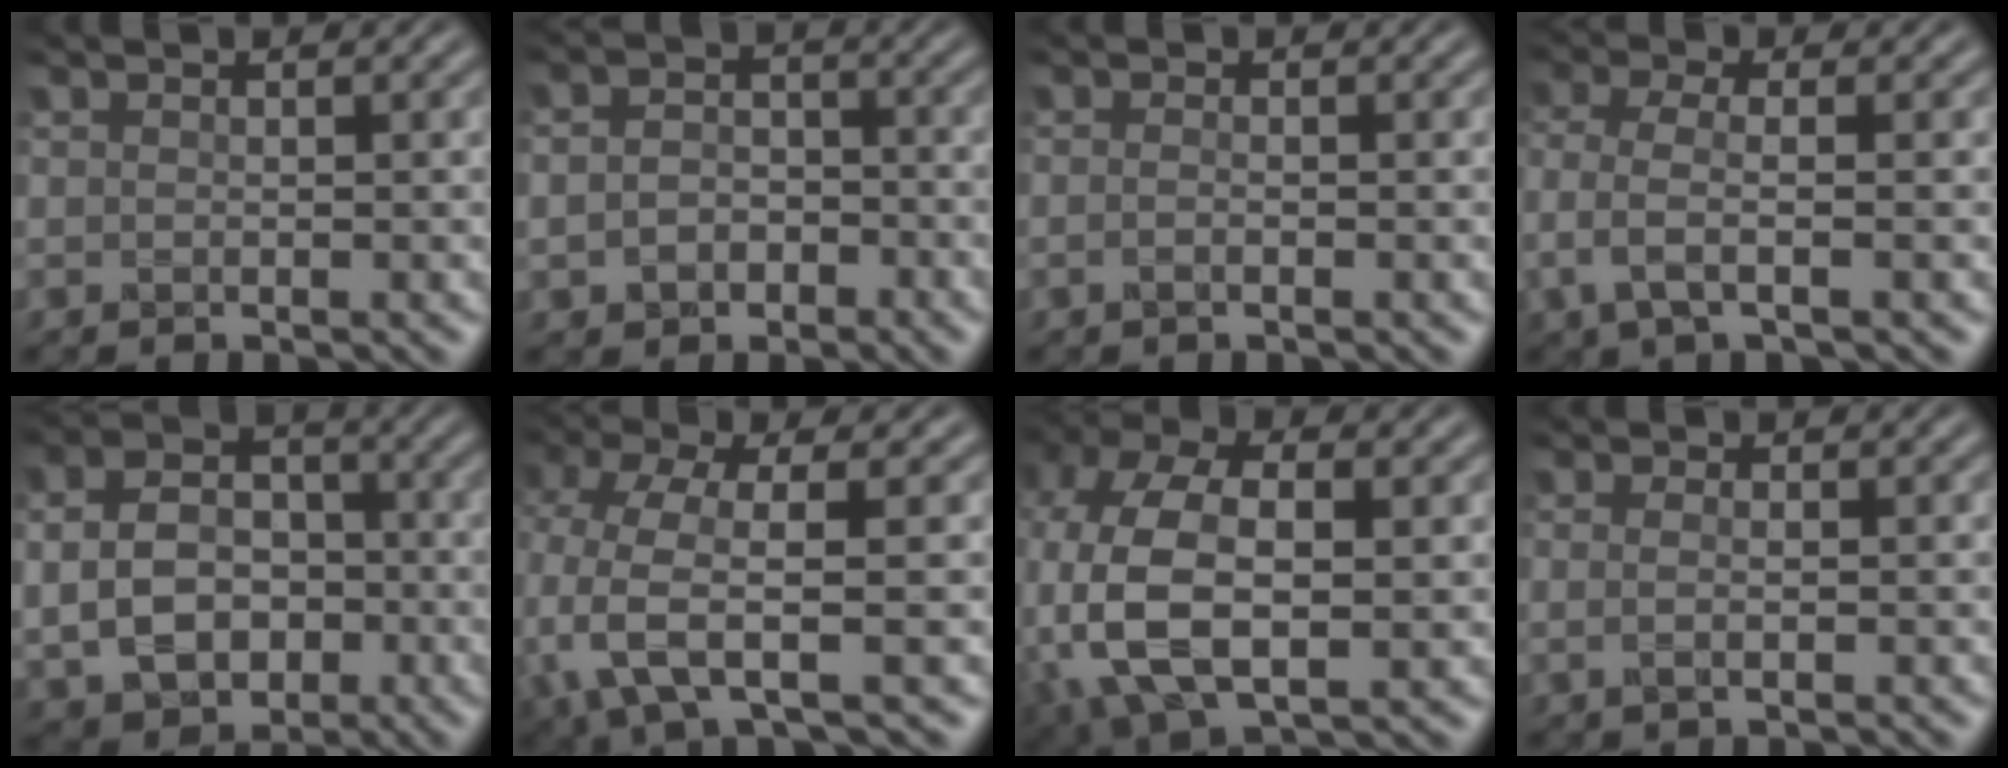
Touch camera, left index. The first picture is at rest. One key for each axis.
{"total": 2.8, "fx": -1.0, "fy": 2.2, "fz": 1.4, "tx": -0.026, "ty": 0.002, "tz": -0.024}
{"total": 0.8, "fx": -0.3, "fy": 0.3, "fz": 0.7, "tx": -0.011, "ty": 0.000, "tz": -0.010}
{"total": 2.9, "fx": -0.7, "fy": 0.9, "fz": 2.7, "tx": -0.068, "ty": 0.004, "tz": -0.020}
{"total": 6.7, "fx": -0.7, "fy": 5.1, "fz": 4.3, "tx": -0.086, "ty": 0.001, "tz": -0.017}
{"total": 6.3, "fx": -1.1, "fy": 2.1, "fz": 5.8, "tx": -0.134, "ty": -0.005, "tz": -0.029}
{"total": 11.2, "fx": -0.9, "fy": 7.2, "fz": 8.5, "tx": -0.203, "ty": -0.012, "tz": -0.012}
{"total": 1.5, "fx": 0.0, "fy": 0.6, "fz": 1.3, "tx": -0.021, "ty": 0.001, "tz": -0.009}